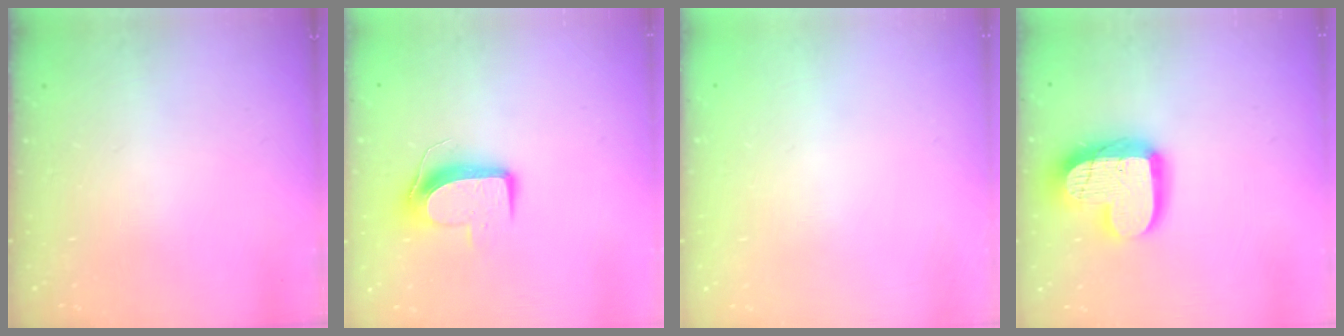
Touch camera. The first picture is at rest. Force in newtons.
{"total": 9.2, "press": 9.2, "slide": 0.2}
{"total": 0.0}
{"total": 17.1, "press": 17.0, "slide": 1.6}